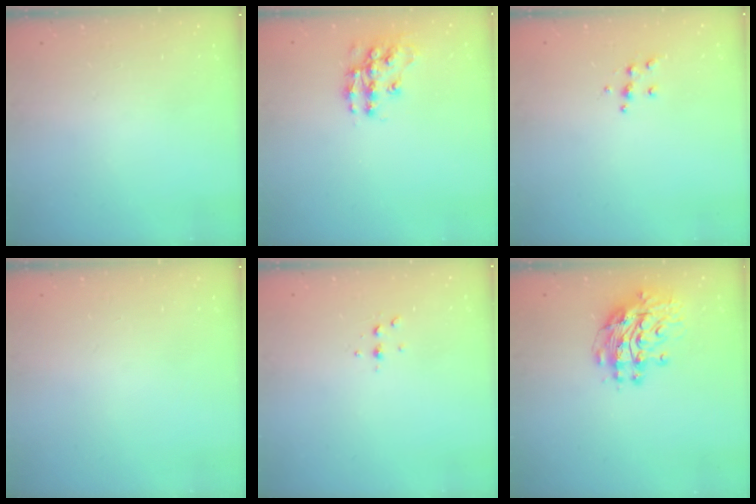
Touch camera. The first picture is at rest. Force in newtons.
{"total": 12.2, "press": 12.1, "slide": 0.6}
{"total": 4.5, "press": 4.5, "slide": 0.5}
{"total": 0.0}
{"total": 3.7, "press": 3.6, "slide": 0.5}
{"total": 12.2, "press": 12.1, "slide": 1.1}